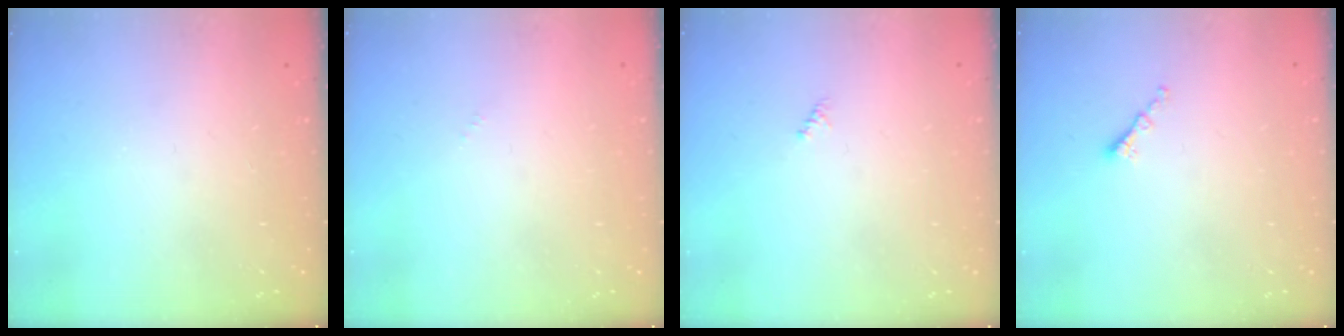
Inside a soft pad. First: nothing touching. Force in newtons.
{"total": 0.0}
{"total": 0.0}
{"total": 1.4, "press": 1.3, "slide": 0.5}